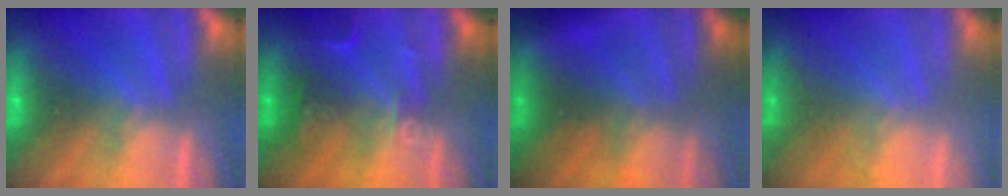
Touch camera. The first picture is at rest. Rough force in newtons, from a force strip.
{"total": 2.5}
{"total": 6.9}
{"total": 1.1}